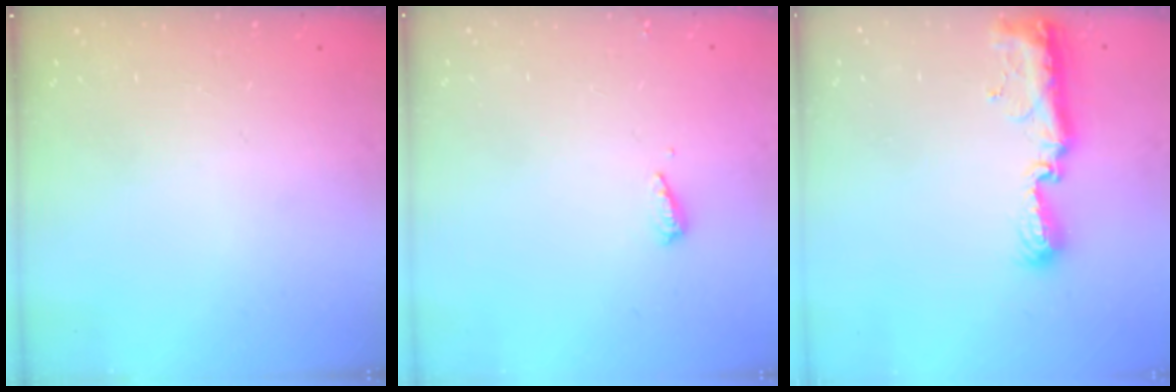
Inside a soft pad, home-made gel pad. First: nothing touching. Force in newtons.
{"total": 4.4, "press": 4.4, "slide": 0.4}
{"total": 12.7, "press": 11.4, "slide": 5.6}